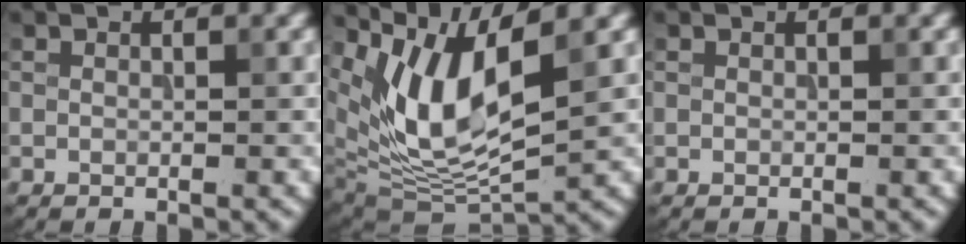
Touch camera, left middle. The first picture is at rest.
{"total": 9.5, "force": [4.3, 3.8, 7.6], "torque": [-0.153, -0.010, 0.086]}
{"total": 0.0}